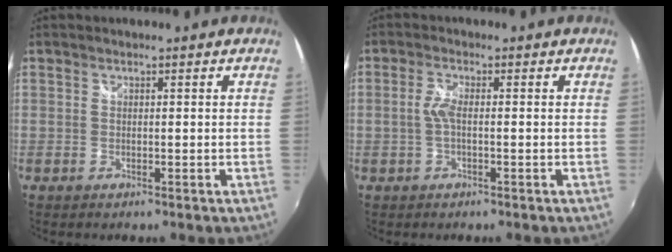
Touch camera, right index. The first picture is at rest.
{"total": 2.8, "force": [-0.3, 0.7, 2.6], "torque": [-0.057, 0.003, -0.006]}